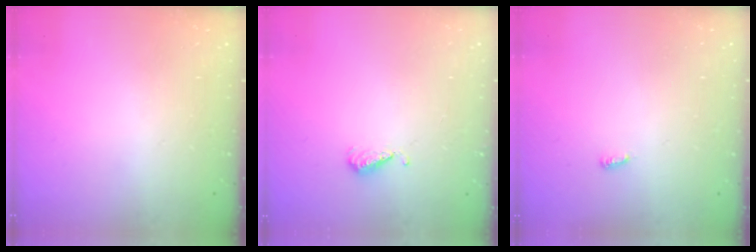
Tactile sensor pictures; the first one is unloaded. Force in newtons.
{"total": 4.8, "press": 4.7, "slide": 0.9}
{"total": 2.9, "press": 2.9, "slide": 0.3}